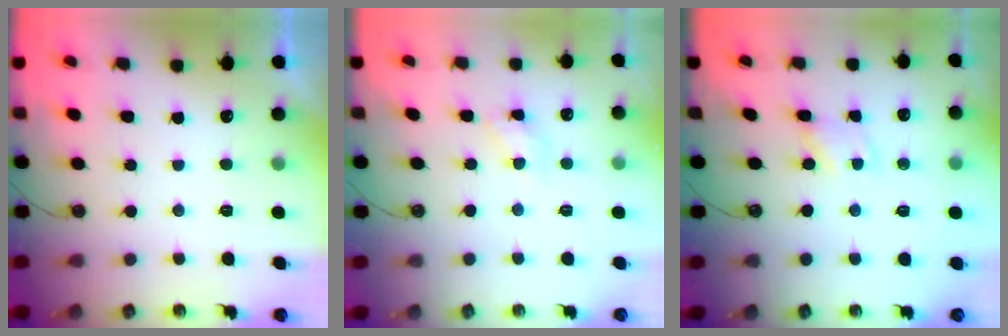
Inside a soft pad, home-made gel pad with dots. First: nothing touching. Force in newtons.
{"total": 6.7, "press": 6.6, "slide": 0.5}
{"total": 1.2, "press": 1.2, "slide": 0.1}